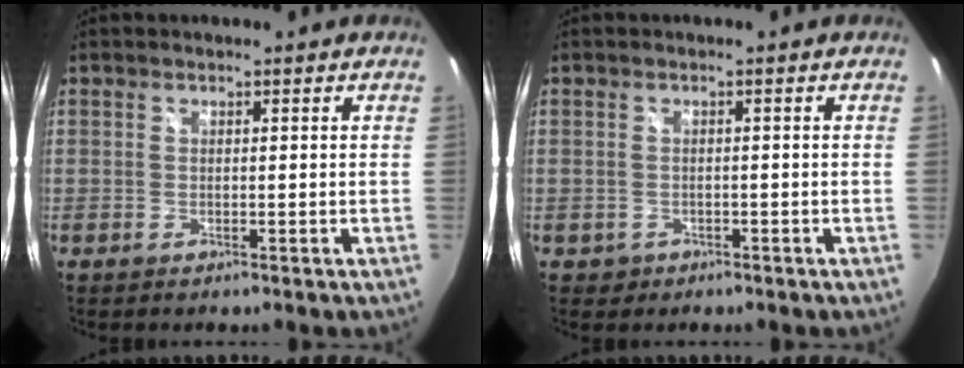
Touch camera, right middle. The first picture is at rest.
{"total": 1.9, "force": [-0.8, 1.7, 0.5], "torque": [-0.015, -0.002, -0.008]}